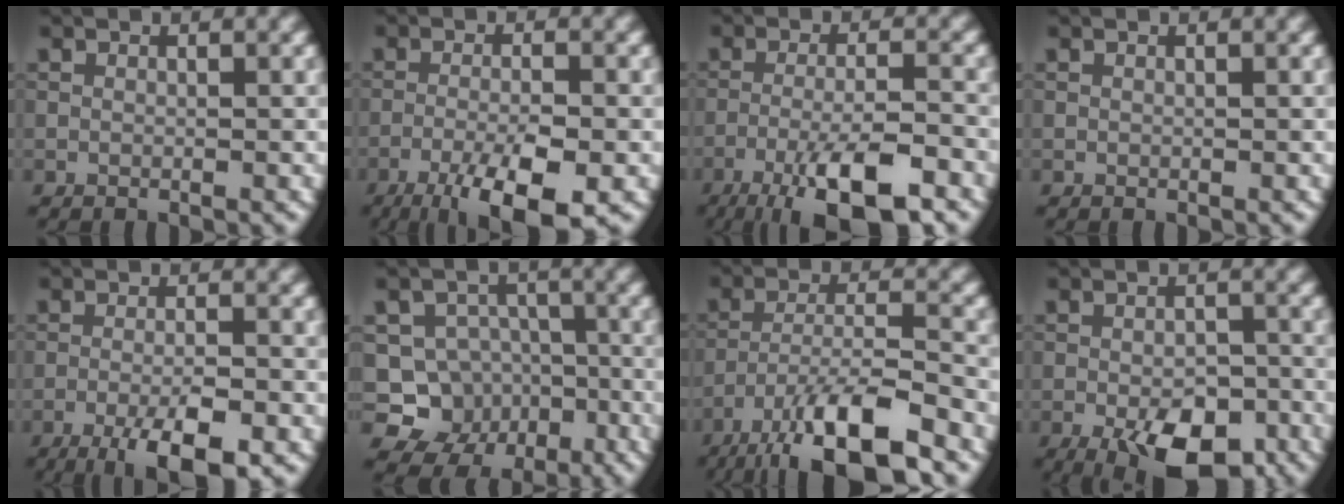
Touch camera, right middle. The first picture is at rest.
{"total": 8.0, "force": [-4.6, 2.0, 6.2], "torque": [-0.102, -0.009, -0.080]}
{"total": 9.0, "force": [-5.6, 1.9, 6.7], "torque": [-0.109, 0.002, -0.101]}
{"total": 0.0}
{"total": 6.3, "force": [-3.7, 1.4, 4.9], "torque": [-0.082, -0.002, -0.059]}
{"total": 7.1, "force": [-3.0, 6.0, 2.0], "torque": [-0.018, 0.005, -0.056]}
{"total": 10.9, "force": [-7.4, 2.9, 7.5], "torque": [-0.136, -0.004, -0.133]}
{"total": 8.1, "force": [-4.3, 3.5, 5.9], "torque": [-0.087, -0.007, -0.061]}